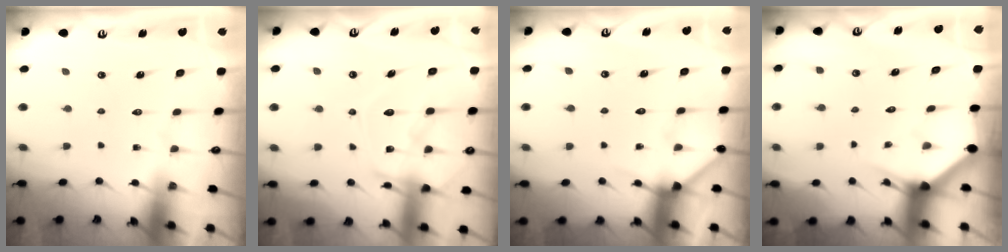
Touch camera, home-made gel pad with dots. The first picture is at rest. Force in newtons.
{"total": 13.9, "press": 13.8, "slide": 1.2}
{"total": 4.2, "press": 4.2, "slide": 0.3}
{"total": 2.9, "press": 2.9, "slide": 0.1}